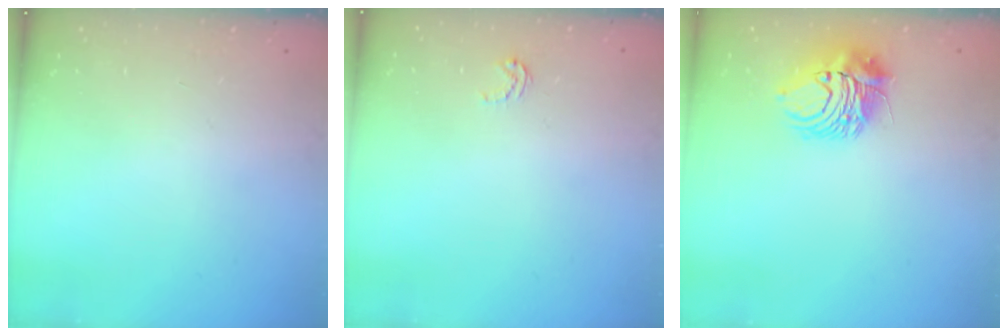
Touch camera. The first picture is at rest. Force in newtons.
{"total": 3.5, "press": 3.5, "slide": 0.2}
{"total": 9.0, "press": 8.9, "slide": 0.9}